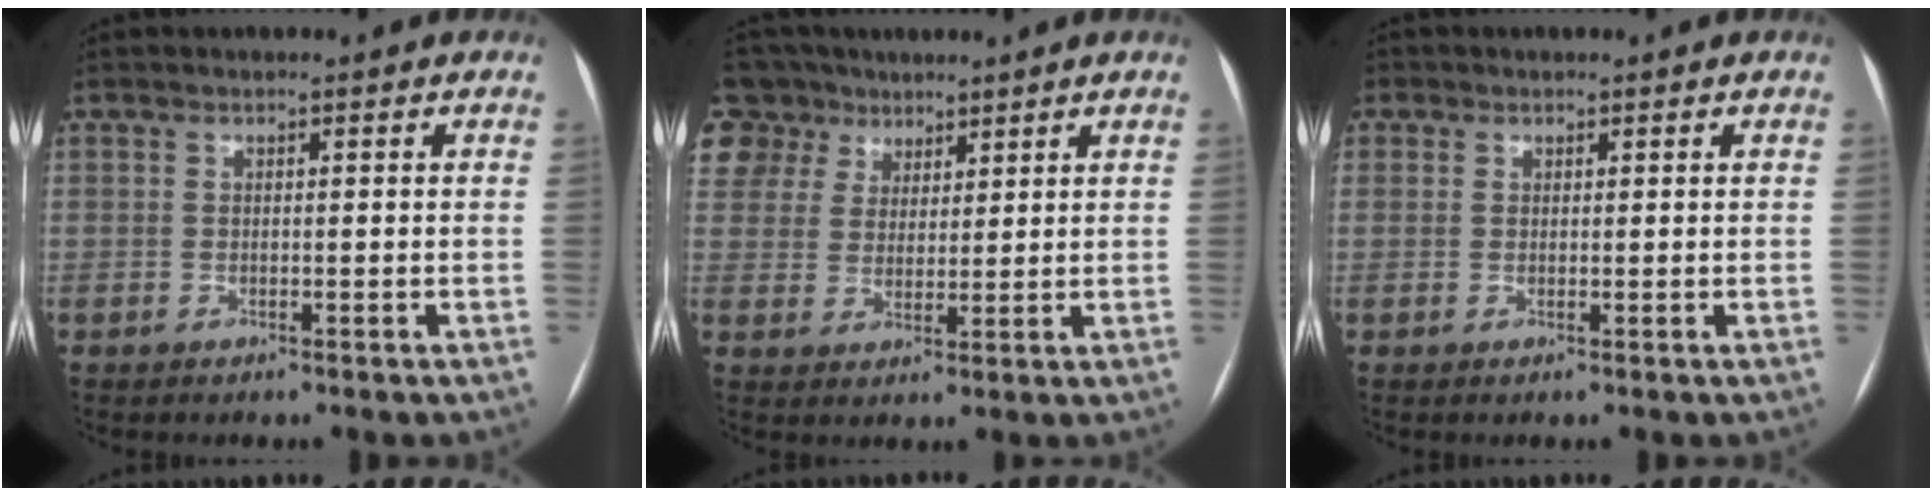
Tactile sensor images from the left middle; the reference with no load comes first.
{"total": 13.0, "force": [8.4, 9.6, 2.2], "torque": [-0.076, 0.047, 0.166]}
{"total": 1.3, "force": [0.5, 1.2, 0.2], "torque": [0.009, 0.000, 0.003]}